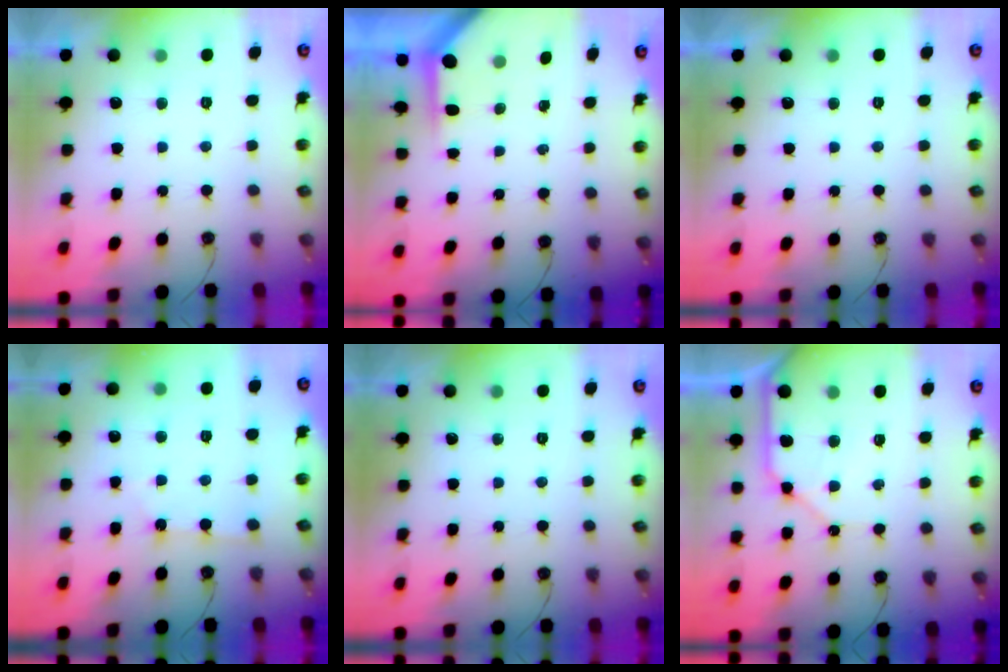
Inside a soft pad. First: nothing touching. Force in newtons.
{"total": 3.5, "press": 3.5, "slide": 0.3}
{"total": 0.0}
{"total": 4.6, "press": 4.6, "slide": 0.7}
{"total": 0.0}
{"total": 10.3, "press": 10.2, "slide": 1.2}